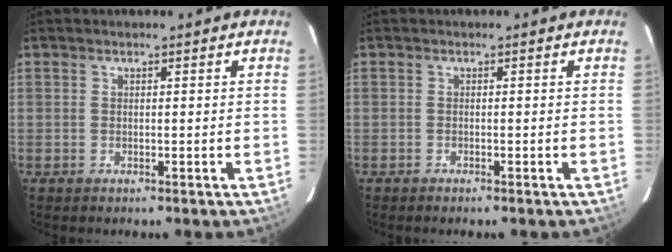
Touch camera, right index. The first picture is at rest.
{"total": 1.0, "force": [-0.9, 0.0, 0.5], "torque": [-0.012, -0.002, -0.010]}